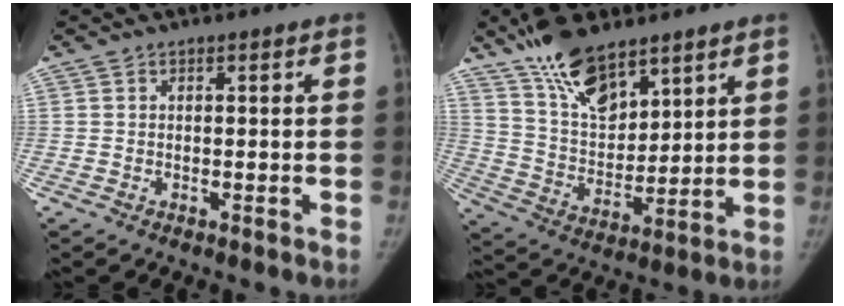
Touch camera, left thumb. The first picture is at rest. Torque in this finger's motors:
{"motor_torque": [1.41, -0.19, 1.52, -1.25, 0.38]}